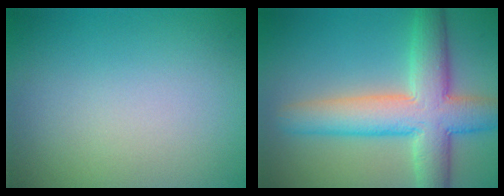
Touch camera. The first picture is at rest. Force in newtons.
{"total": 8.6, "press": 8.6, "slide": 0.5}